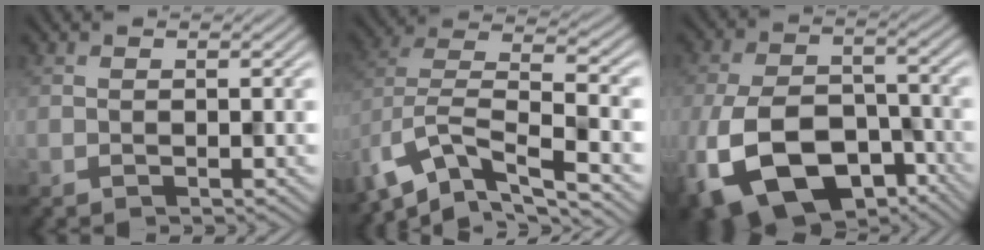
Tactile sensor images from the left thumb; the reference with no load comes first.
{"total": 10.5, "force": [-6.9, 3.7, 7.1], "torque": [-0.146, -0.013, -0.131]}
{"total": 14.4, "force": [-7.2, 8.4, 9.3], "torque": [-0.203, -0.027, -0.132]}